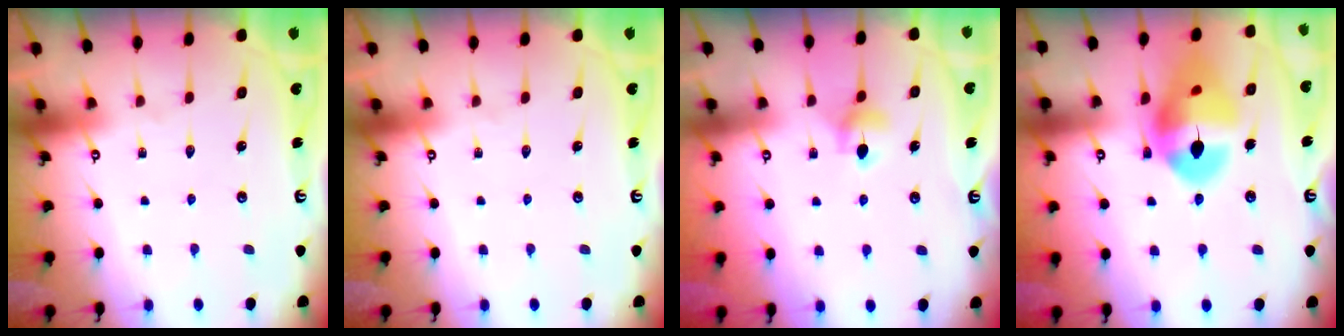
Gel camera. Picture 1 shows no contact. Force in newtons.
{"total": 0.0}
{"total": 5.3, "press": 5.3, "slide": 0.7}
{"total": 17.6, "press": 17.5, "slide": 2.3}